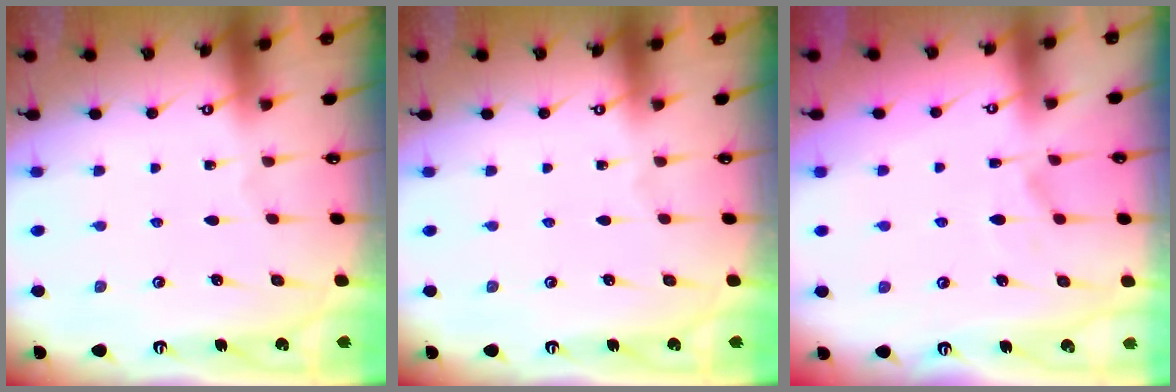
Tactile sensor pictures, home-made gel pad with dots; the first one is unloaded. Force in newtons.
{"total": 0.0}
{"total": 1.9, "press": 1.4, "slide": 1.2}